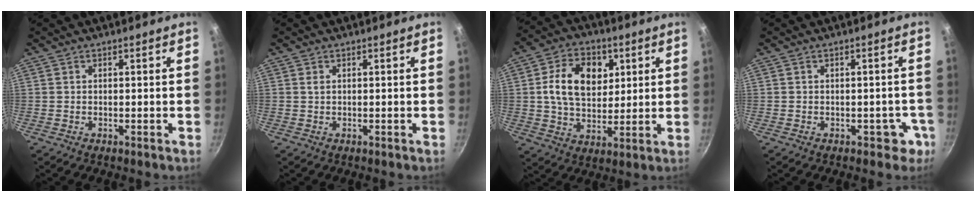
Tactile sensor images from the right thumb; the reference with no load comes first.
{"total": 0.8, "force": [0.3, 0.5, 0.5], "torque": [-0.009, 0.000, 0.004]}
{"total": 13.7, "force": [3.3, 9.7, 9.1], "torque": [-0.126, -0.003, 0.049]}
{"total": 3.7, "force": [-1.5, 2.7, 1.9], "torque": [0.006, 0.023, -0.005]}